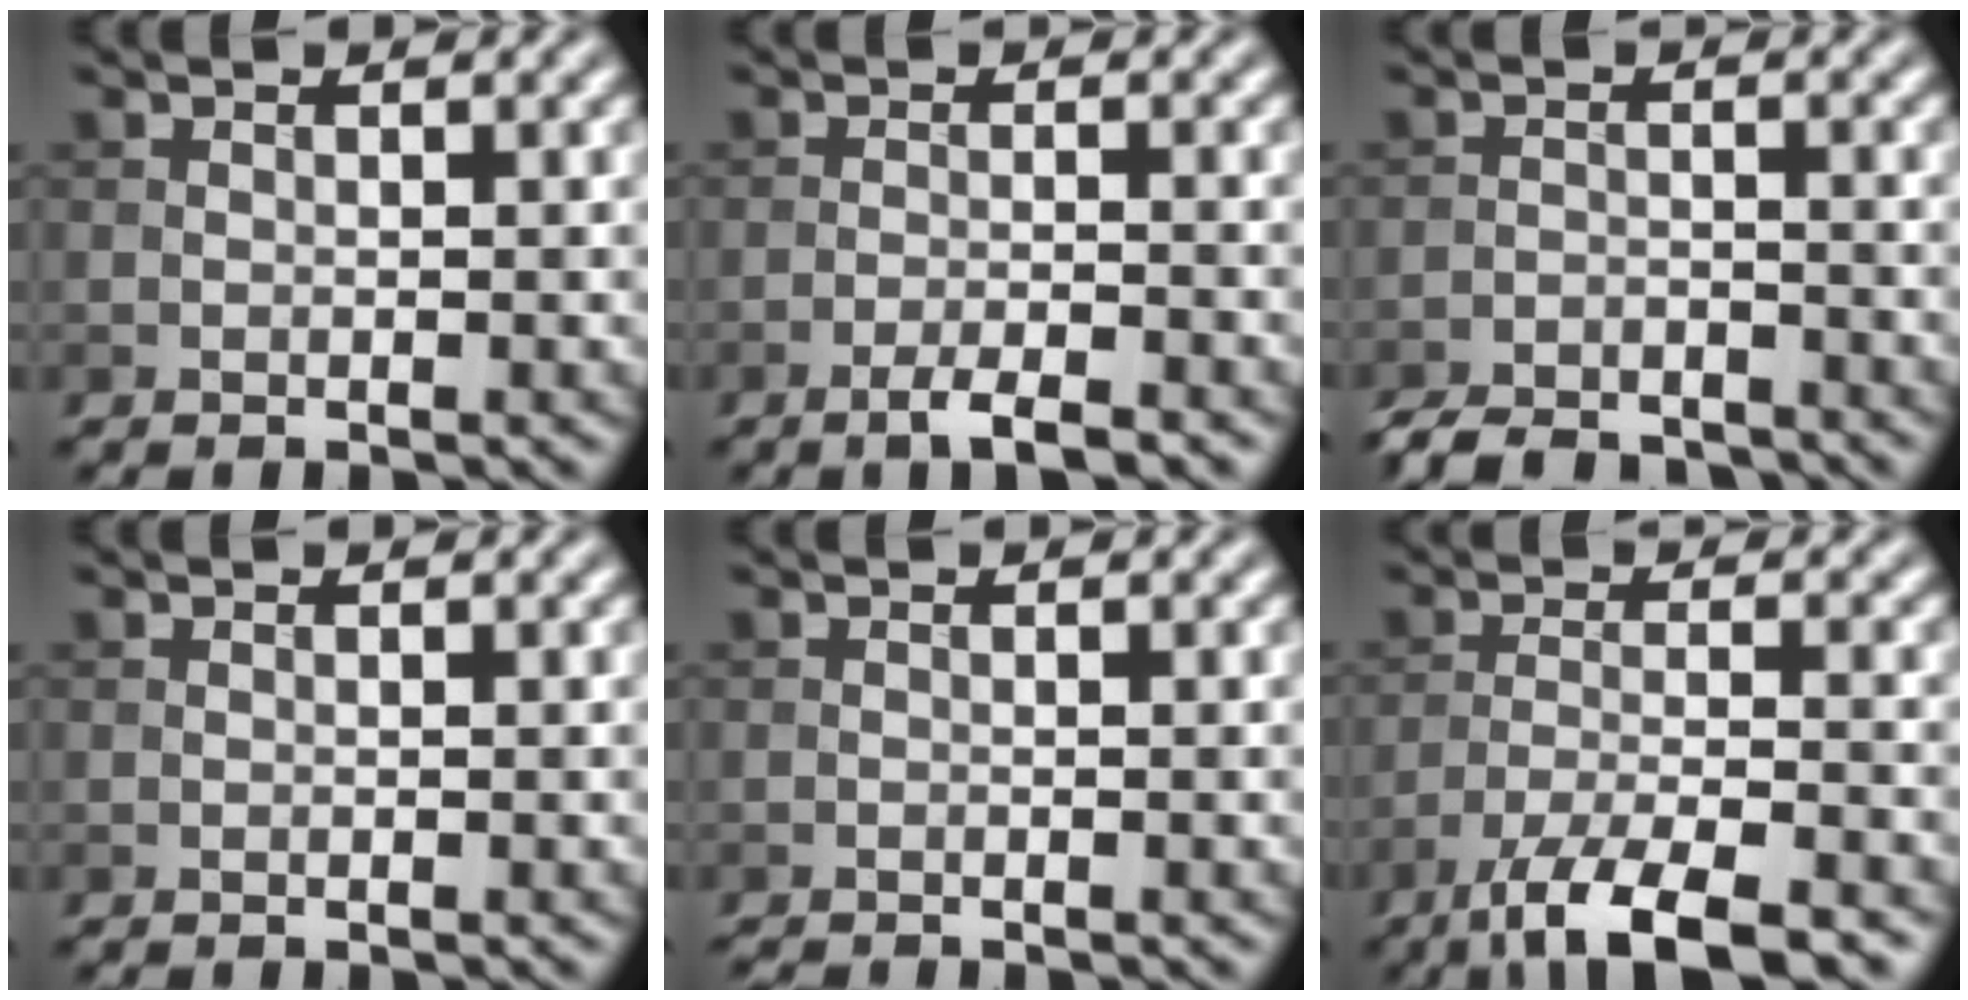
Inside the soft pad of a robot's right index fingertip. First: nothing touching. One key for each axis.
{"total": 2.8, "fx": -1.9, "fy": 0.4, "fz": 1.9, "tx": -0.031, "ty": 0.001, "tz": -0.040}
{"total": 5.0, "fx": -4.7, "fy": 1.2, "fz": 1.2, "tx": -0.017, "ty": -0.013, "tz": -0.085}
{"total": 0.0}
{"total": 1.0, "fx": -0.9, "fy": 0.1, "fz": 0.3, "tx": 0.001, "ty": -0.003, "tz": -0.018}
{"total": 7.1, "fx": -5.1, "fy": 1.5, "fz": 4.8, "tx": -0.080, "ty": -0.002, "tz": -0.092}